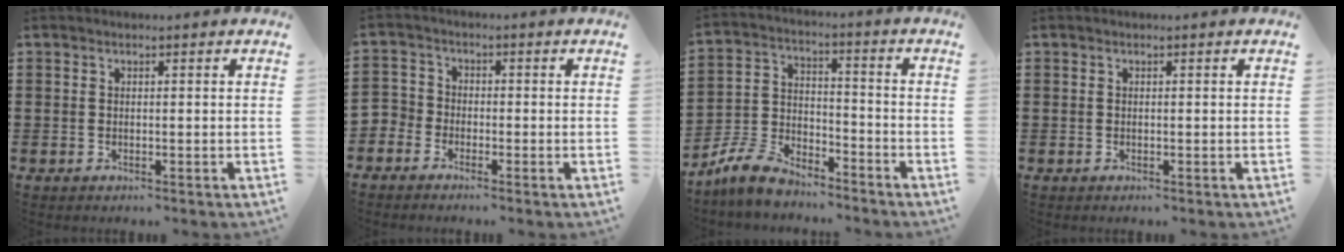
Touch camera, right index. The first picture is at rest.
{"total": 2.6, "force": [-2.1, 1.6, 0.0], "torque": [-0.019, 0.001, -0.051]}
{"total": 8.0, "force": [-7.3, 2.1, 2.5], "torque": [-0.061, 0.020, -0.146]}
{"total": 0.0}